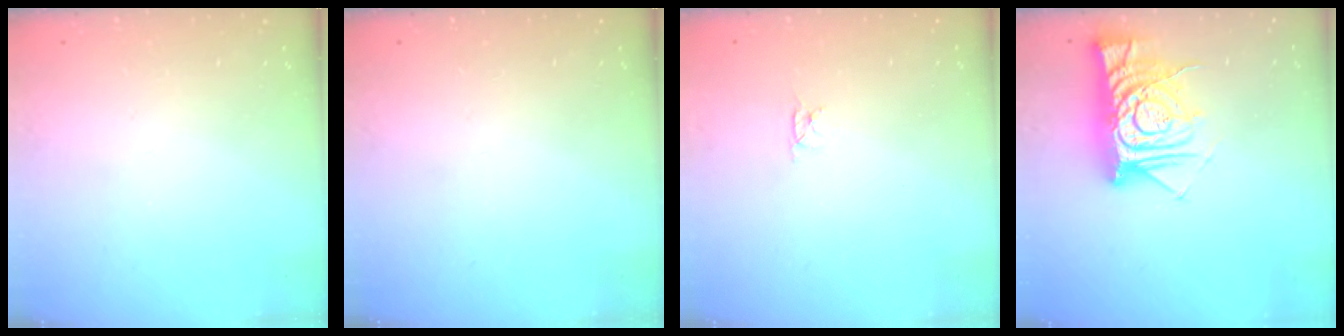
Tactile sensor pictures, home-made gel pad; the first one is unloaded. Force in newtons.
{"total": 0.0}
{"total": 2.8, "press": 2.8, "slide": 0.3}
{"total": 12.6, "press": 12.6, "slide": 1.1}